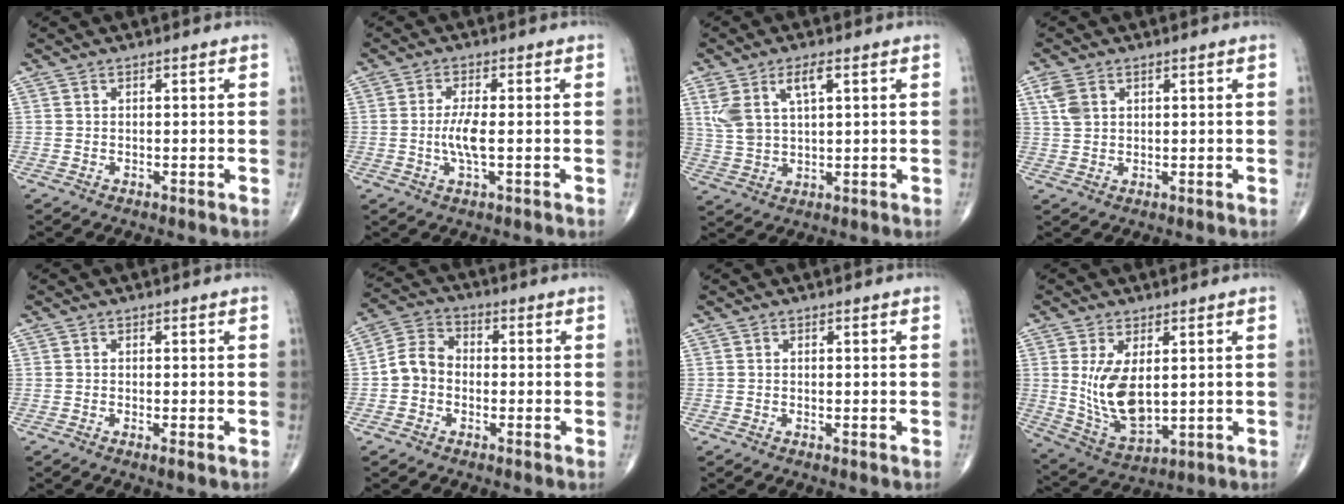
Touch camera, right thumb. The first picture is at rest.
{"total": 4.5, "force": [-0.4, 1.0, 4.4], "torque": [-0.099, -0.004, -0.011]}
{"total": 8.0, "force": [3.3, 3.5, 6.4], "torque": [-0.133, -0.003, 0.071]}
{"total": 3.8, "force": [1.6, 2.4, 2.4], "torque": [-0.050, 0.002, 0.039]}
{"total": 1.2, "force": [-0.4, 0.1, 1.1], "torque": [-0.028, -0.005, -0.011]}
{"total": 6.6, "force": [-1.3, 5.4, 3.4], "torque": [-0.048, 0.027, -0.038]}
{"total": 0.0}
{"total": 11.1, "force": [1.5, 5.8, 9.4], "torque": [-0.165, -0.022, 0.046]}